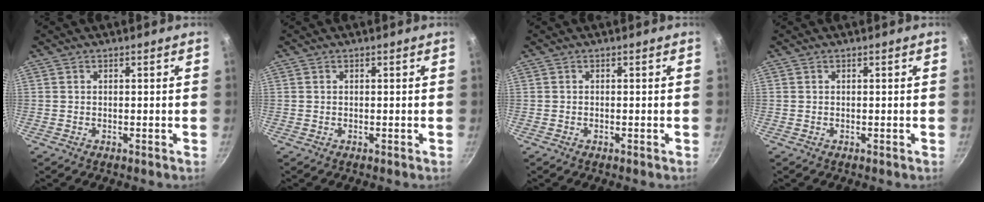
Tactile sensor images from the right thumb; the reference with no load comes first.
{"total": 0.0}
{"total": 0.0}
{"total": 0.0}